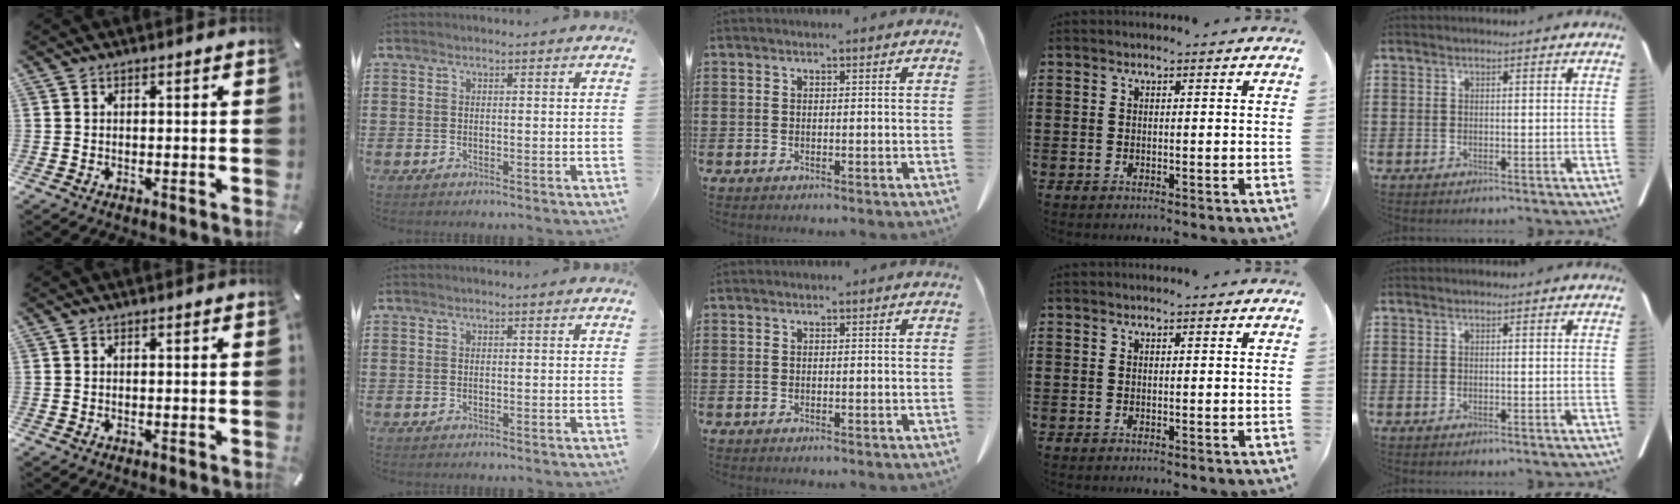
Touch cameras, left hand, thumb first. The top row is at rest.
{}